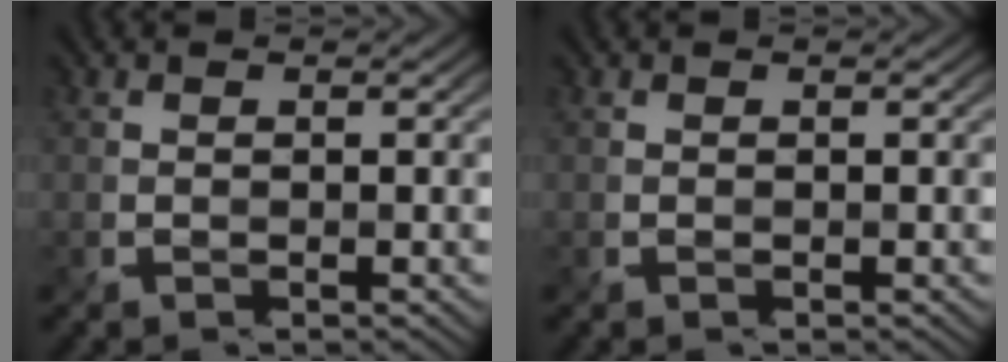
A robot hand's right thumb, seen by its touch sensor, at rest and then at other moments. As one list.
[{"total": 0.0}]